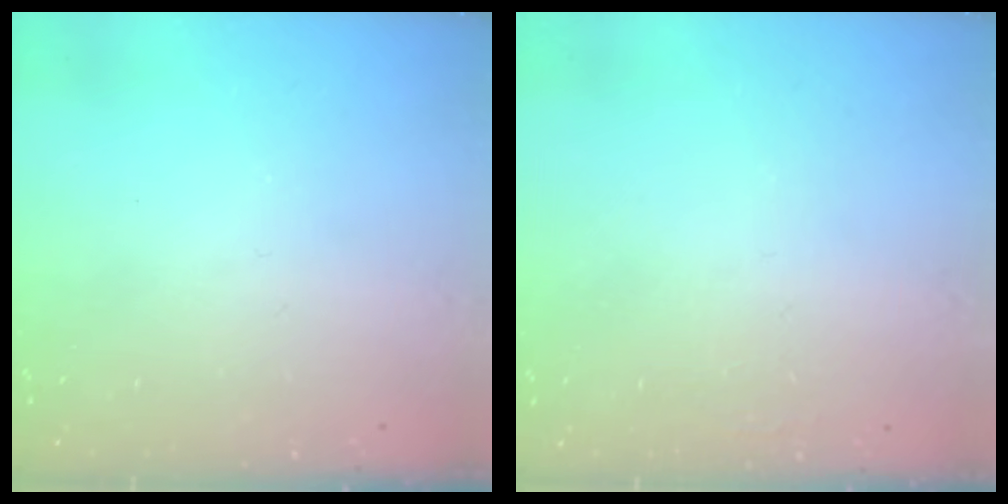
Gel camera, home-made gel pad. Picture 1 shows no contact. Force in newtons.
{"total": 1.8, "press": 1.7, "slide": 0.4}